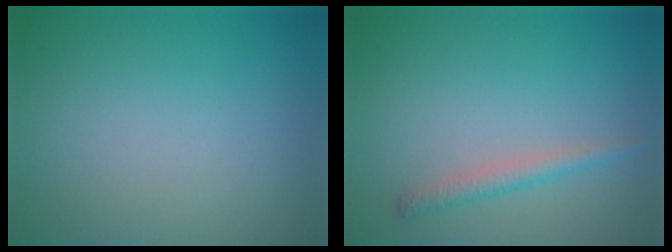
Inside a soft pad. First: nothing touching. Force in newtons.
{"total": 1.8, "press": 1.8, "slide": 0.1}